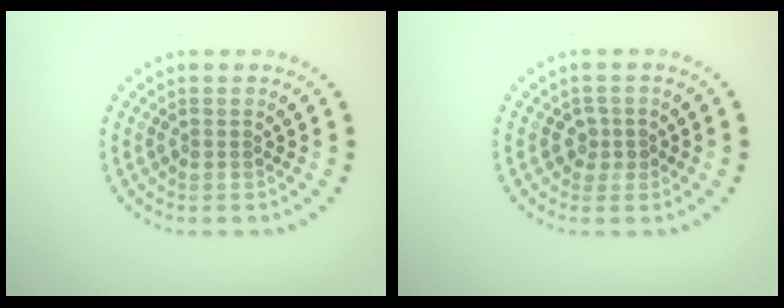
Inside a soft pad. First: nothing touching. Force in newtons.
{"total": 1.3, "press": 1.2, "slide": 0.6}